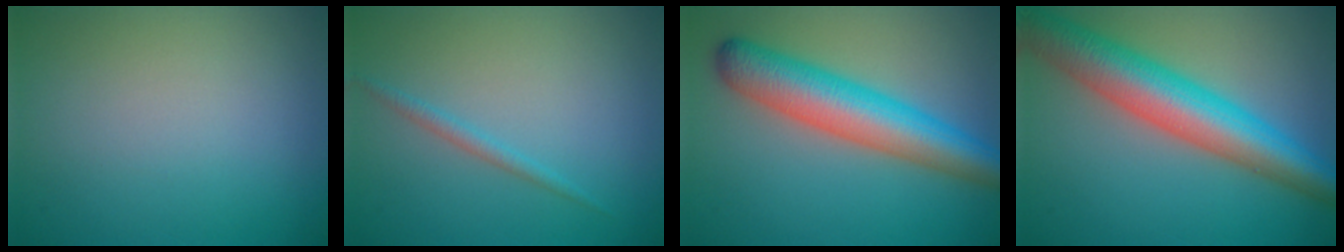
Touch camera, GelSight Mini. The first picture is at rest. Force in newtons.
{"total": 1.2, "press": 1.2, "slide": 0.1}
{"total": 7.6, "press": 7.6, "slide": 0.2}
{"total": 8.9, "press": 8.9, "slide": 0.1}